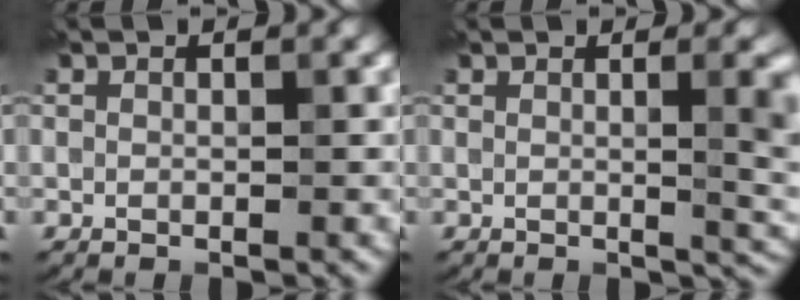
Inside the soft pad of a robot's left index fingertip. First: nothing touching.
{"total": 5.1, "force": [0.5, 1.9, 4.7], "torque": [-0.039, 0.003, 0.008]}